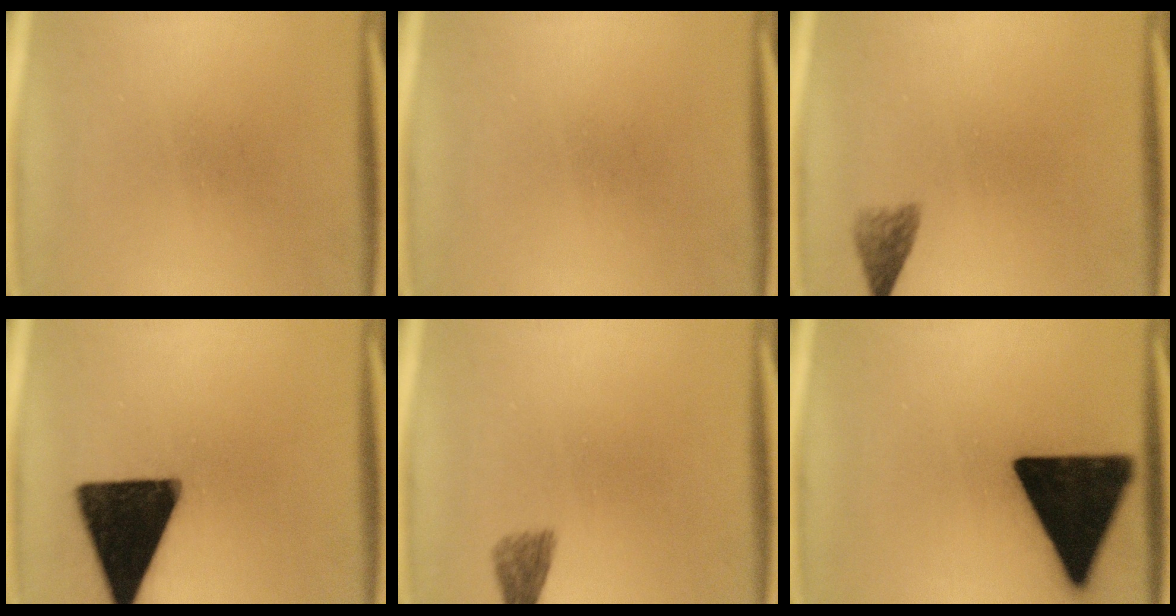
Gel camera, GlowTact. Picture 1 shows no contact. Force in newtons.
{"total": 0.0}
{"total": 2.3}
{"total": 18.1}
{"total": 2.4}
{"total": 19.9}